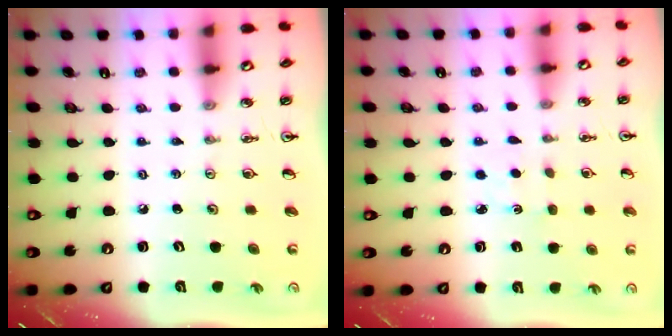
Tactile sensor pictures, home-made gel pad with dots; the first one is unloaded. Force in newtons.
{"total": 1.3, "press": 1.3, "slide": 0.3}